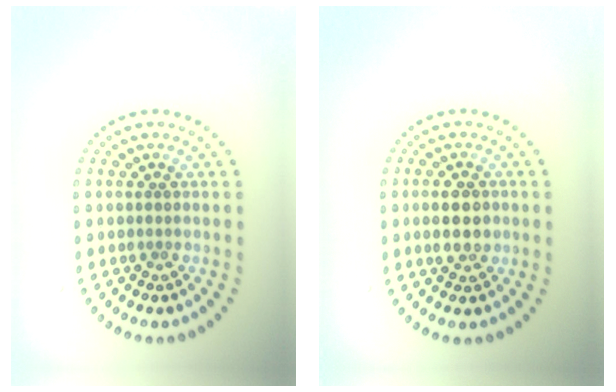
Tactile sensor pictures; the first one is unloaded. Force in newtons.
{"total": 2.9, "press": 2.9, "slide": 0.1}